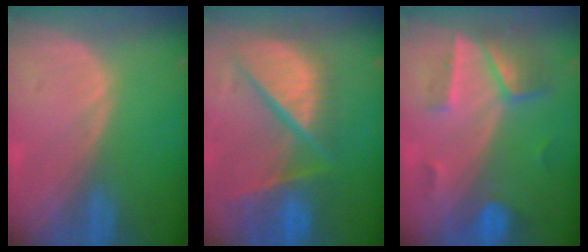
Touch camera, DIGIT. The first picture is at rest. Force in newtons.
{"total": 12.1, "press": 9.9, "slide": 6.9}
{"total": 7.2, "press": 6.3, "slide": 3.5}